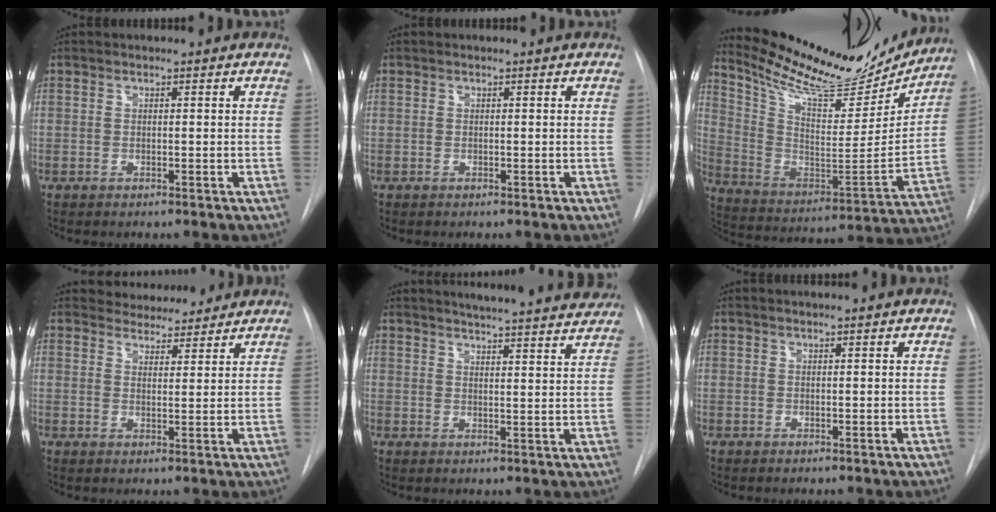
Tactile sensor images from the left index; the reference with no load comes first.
{"total": 0.0}
{"total": 23.4, "force": [21.2, 5.1, 8.3], "torque": [-0.148, -0.041, 0.324]}
{"total": 6.3, "force": [6.0, 1.8, 0.6], "torque": [-0.003, 0.004, 0.080]}
{"total": 16.1, "force": [15.4, 0.8, 4.6], "torque": [-0.067, -0.035, 0.184]}
{"total": 1.2, "force": [1.1, -0.3, 0.5], "torque": [-0.008, 0.009, 0.018]}